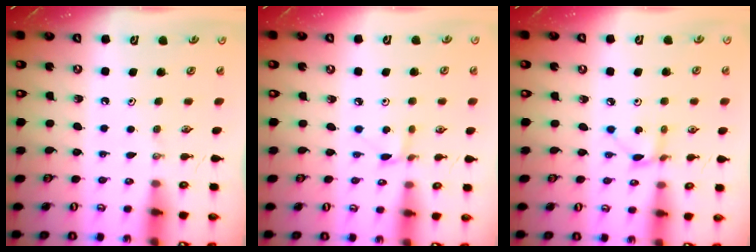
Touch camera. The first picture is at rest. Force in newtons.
{"total": 2.8, "press": 2.8, "slide": 0.4}
{"total": 2.6, "press": 2.6, "slide": 0.3}